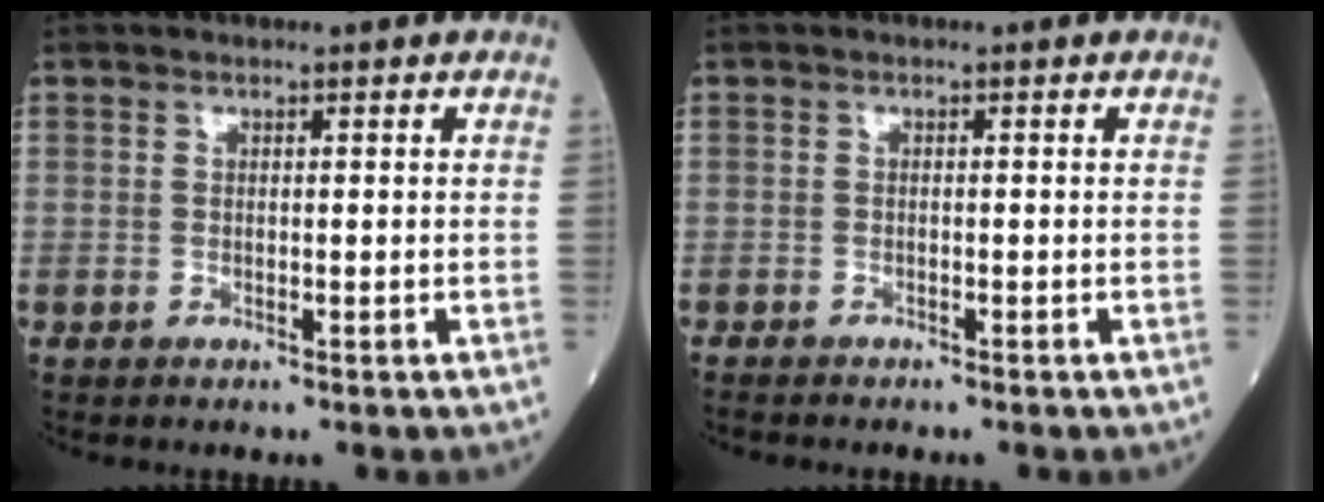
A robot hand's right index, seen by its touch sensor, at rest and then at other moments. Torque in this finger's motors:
{"motor_torque": [0.07, -0.21, 0.03, -0.02]}